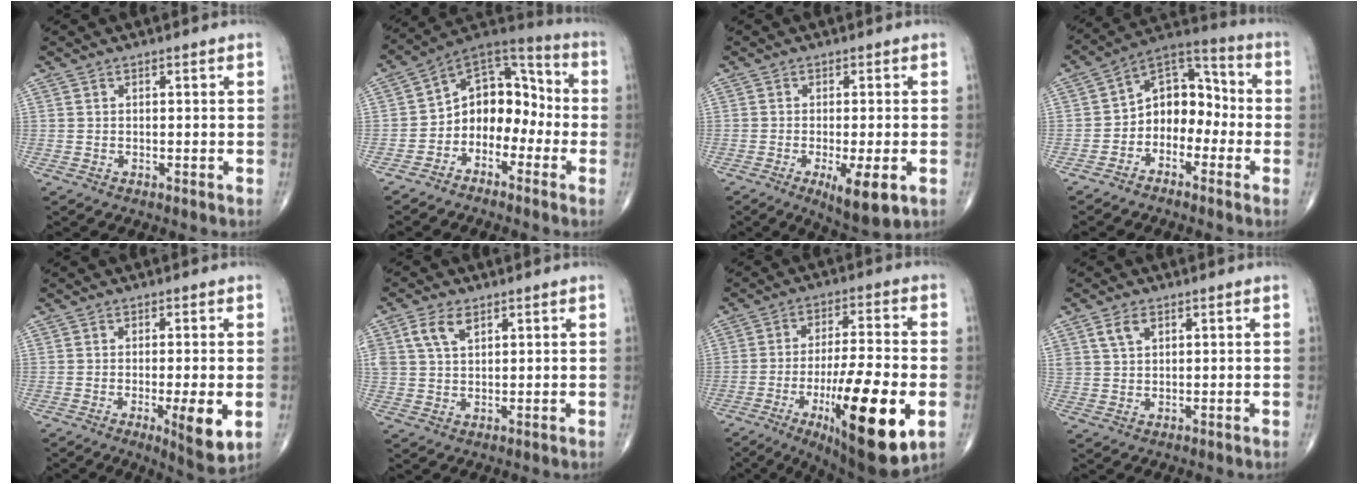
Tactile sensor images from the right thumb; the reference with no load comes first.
{"total": 11.8, "force": [-3.2, 8.7, 7.3], "torque": [-0.063, 0.074, -0.073]}
{"total": 8.0, "force": [-2.9, 2.0, 7.2], "torque": [-0.107, -0.018, -0.041]}
{"total": 10.5, "force": [-2.7, 7.7, 6.7], "torque": [-0.065, 0.058, -0.065]}
{"total": 7.8, "force": [-1.9, 1.5, 7.4], "torque": [-0.104, -0.020, -0.028]}
{"total": 5.3, "force": [2.5, 3.0, 3.5], "torque": [-0.067, -0.001, 0.053]}
{"total": 22.3, "force": [-7.3, 5.3, 20.4], "torque": [-0.309, -0.002, -0.104]}
{"total": 3.6, "force": [1.8, 2.2, 2.2], "torque": [-0.038, -0.003, 0.040]}